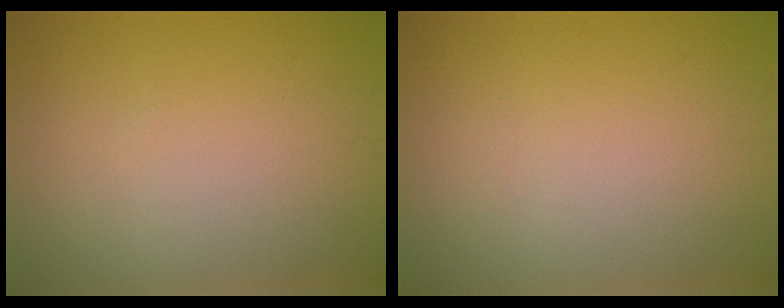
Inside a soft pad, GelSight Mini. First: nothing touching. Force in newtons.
{"total": 0.0}